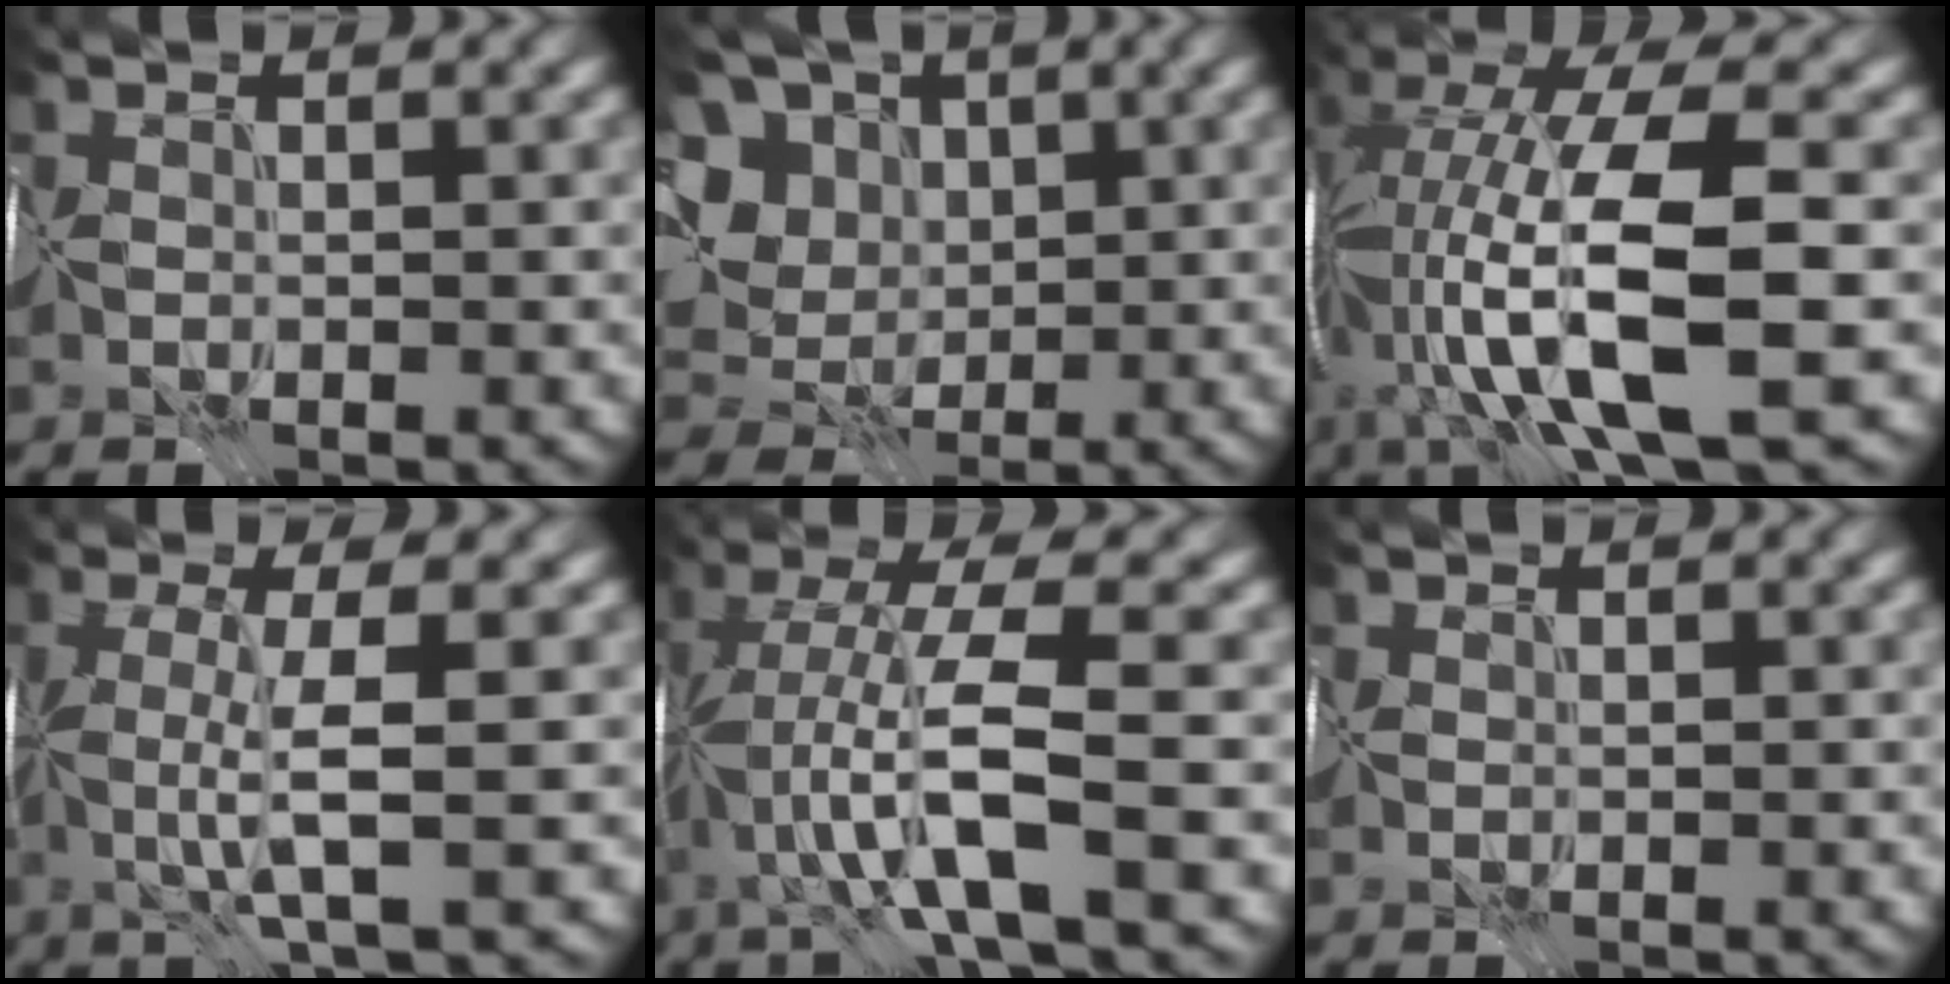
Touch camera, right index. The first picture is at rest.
{"total": 9.6, "force": [1.9, 8.1, 4.6], "torque": [-0.094, 0.016, 0.011]}
{"total": 13.5, "force": [-2.6, 3.3, 12.8], "torque": [-0.232, 0.003, -0.042]}
{"total": 3.0, "force": [-0.5, -1.0, 2.8], "torque": [-0.047, -0.012, -0.011]}
{"total": 6.2, "force": [-2.5, -0.5, 5.7], "torque": [-0.097, 0.009, -0.053]}
{"total": 0.6, "force": [-0.1, 0.6, 0.2], "torque": [-0.002, -0.002, -0.005]}